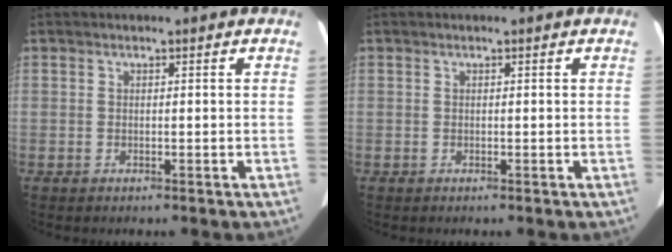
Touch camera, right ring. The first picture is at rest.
{"total": 0.0}